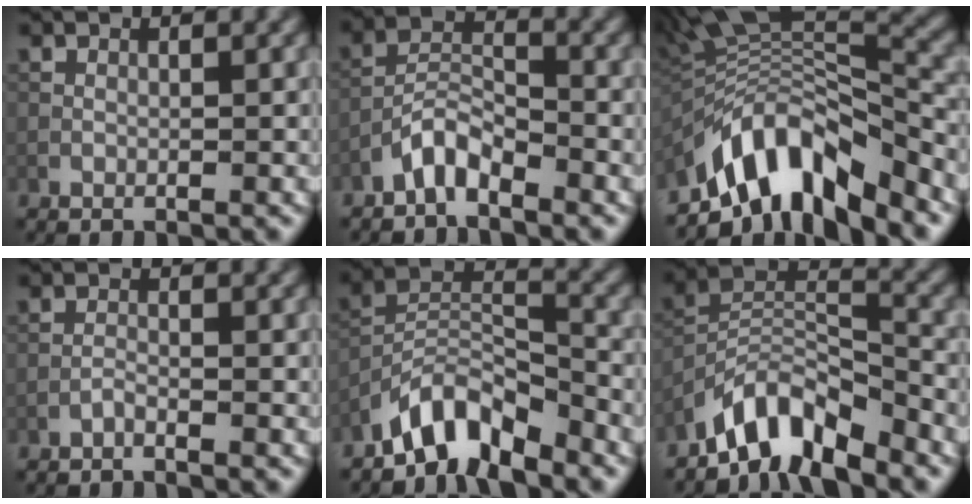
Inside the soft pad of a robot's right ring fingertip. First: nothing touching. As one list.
[{"total": 3.2, "force": [-2.6, 1.0, 1.6], "torque": [-0.029, 0.015, -0.056]}, {"total": 10.4, "force": [-6.4, 3.9, 7.2], "torque": [-0.114, 0.008, -0.120]}, {"total": 0.7, "force": [-0.7, 0.0, 0.2], "torque": [-0.003, 0.003, -0.016]}, {"total": 6.2, "force": [-5.0, 2.1, 2.9], "torque": [-0.042, 0.008, -0.103]}, {"total": 6.8, "force": [-5.6, 2.2, 3.1], "torque": [-0.046, 0.004, -0.114]}]